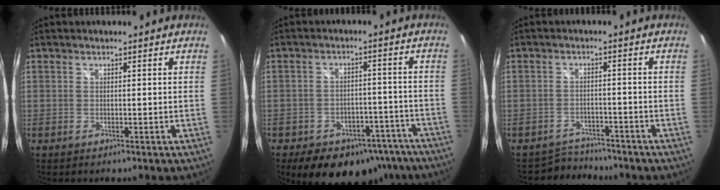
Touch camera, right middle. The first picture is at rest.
{"total": 15.8, "force": [-11.3, 9.1, 6.4], "torque": [-0.119, 0.024, -0.122]}
{"total": 4.7, "force": [-4.4, 1.6, -0.5], "torque": [-0.002, 0.005, -0.073]}